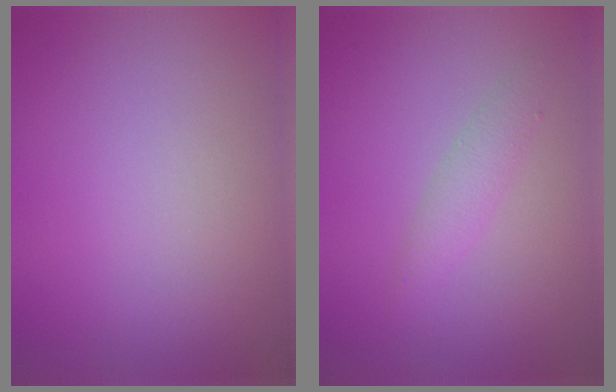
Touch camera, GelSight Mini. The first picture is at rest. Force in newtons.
{"total": 1.7, "press": 1.7, "slide": 0.1}